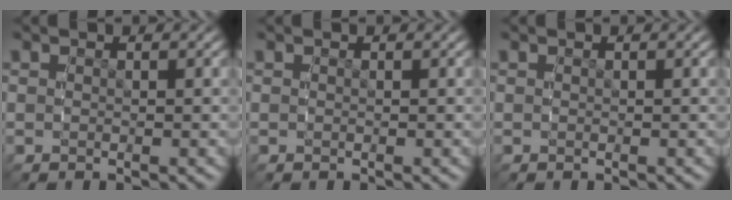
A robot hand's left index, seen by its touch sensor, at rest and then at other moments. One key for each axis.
{"total": 0.0}
{"total": 0.0}